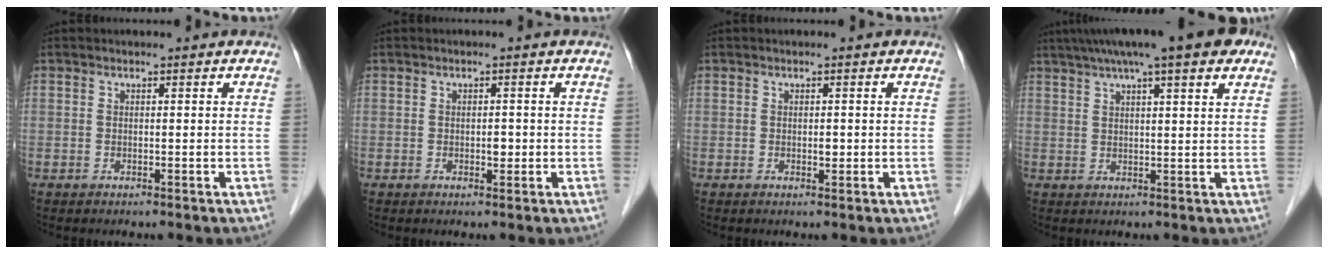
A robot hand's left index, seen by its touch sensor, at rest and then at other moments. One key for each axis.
{"total": 1.2, "fx": -0.2, "fy": 0.7, "fz": 0.9, "tx": -0.012, "ty": 0.001, "tz": -0.003}
{"total": 0.8, "fx": -0.1, "fy": 0.5, "fz": 0.6, "tx": -0.008, "ty": 0.000, "tz": -0.001}
{"total": 15.0, "fx": 10.5, "fy": 2.0, "fz": 10.5, "tx": -0.165, "ty": 0.047, "tz": 0.142}